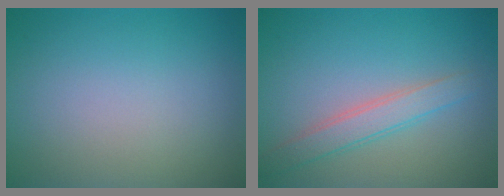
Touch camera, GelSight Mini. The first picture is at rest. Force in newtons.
{"total": 2.5, "press": 2.5, "slide": 0.1}